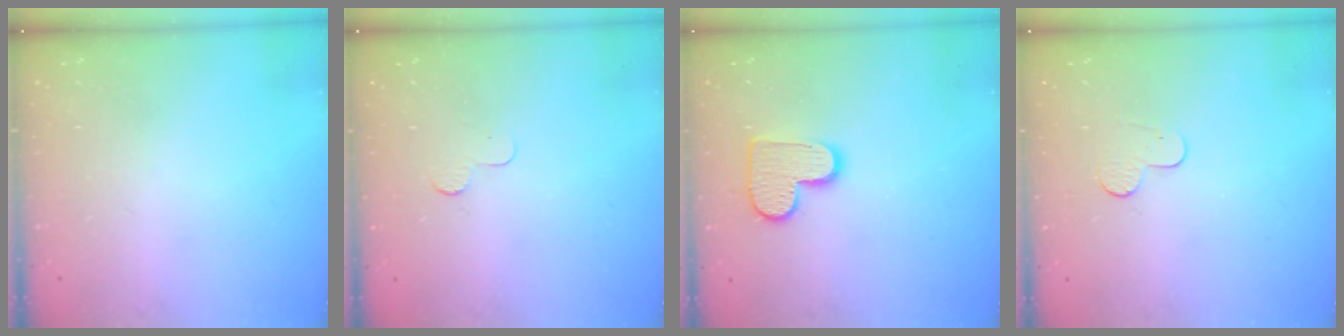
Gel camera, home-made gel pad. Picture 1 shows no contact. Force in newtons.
{"total": 2.3, "press": 2.3, "slide": 0.2}
{"total": 10.5, "press": 10.5, "slide": 0.5}
{"total": 4.9, "press": 4.8, "slide": 0.5}